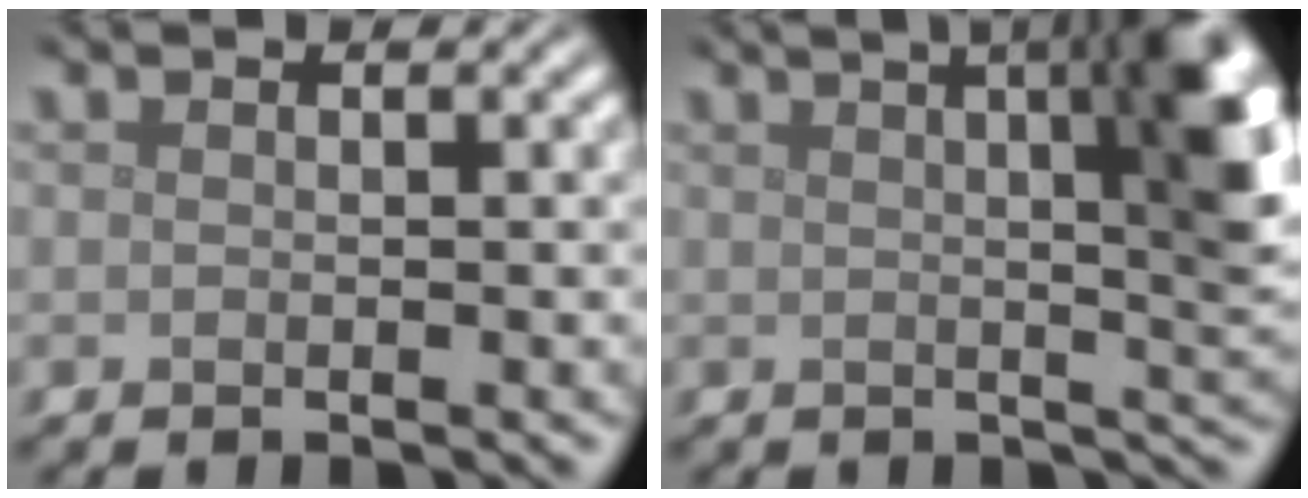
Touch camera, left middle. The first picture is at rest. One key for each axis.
{"total": 12.6, "fx": 3.3, "fy": 4.8, "fz": 11.2, "tx": -0.087, "ty": 0.034, "tz": 0.025}